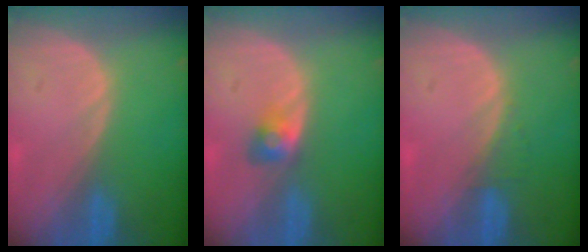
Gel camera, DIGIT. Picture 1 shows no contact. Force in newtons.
{"total": 2.8, "press": 2.5, "slide": 1.2}
{"total": 1.2, "press": 1.1, "slide": 0.4}